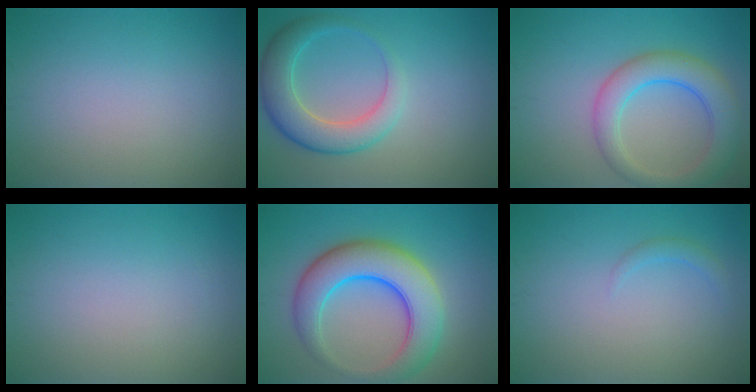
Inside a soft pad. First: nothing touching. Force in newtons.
{"total": 5.2, "press": 5.2, "slide": 0.3}
{"total": 5.5, "press": 5.5, "slide": 0.1}
{"total": 0.0}
{"total": 8.6, "press": 8.6, "slide": 0.2}
{"total": 1.0, "press": 1.0, "slide": 0.1}